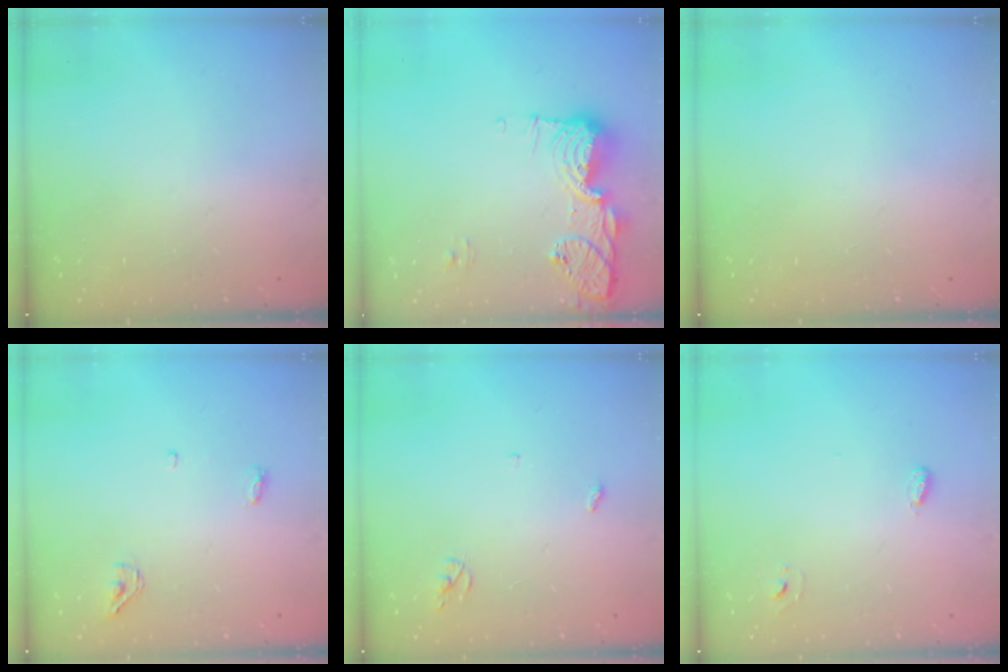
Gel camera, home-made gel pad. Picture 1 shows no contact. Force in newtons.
{"total": 16.1, "press": 15.2, "slide": 5.3}
{"total": 0.0}
{"total": 3.8, "press": 3.5, "slide": 1.4}
{"total": 2.6, "press": 2.6, "slide": 0.2}
{"total": 2.6, "press": 2.5, "slide": 0.6}